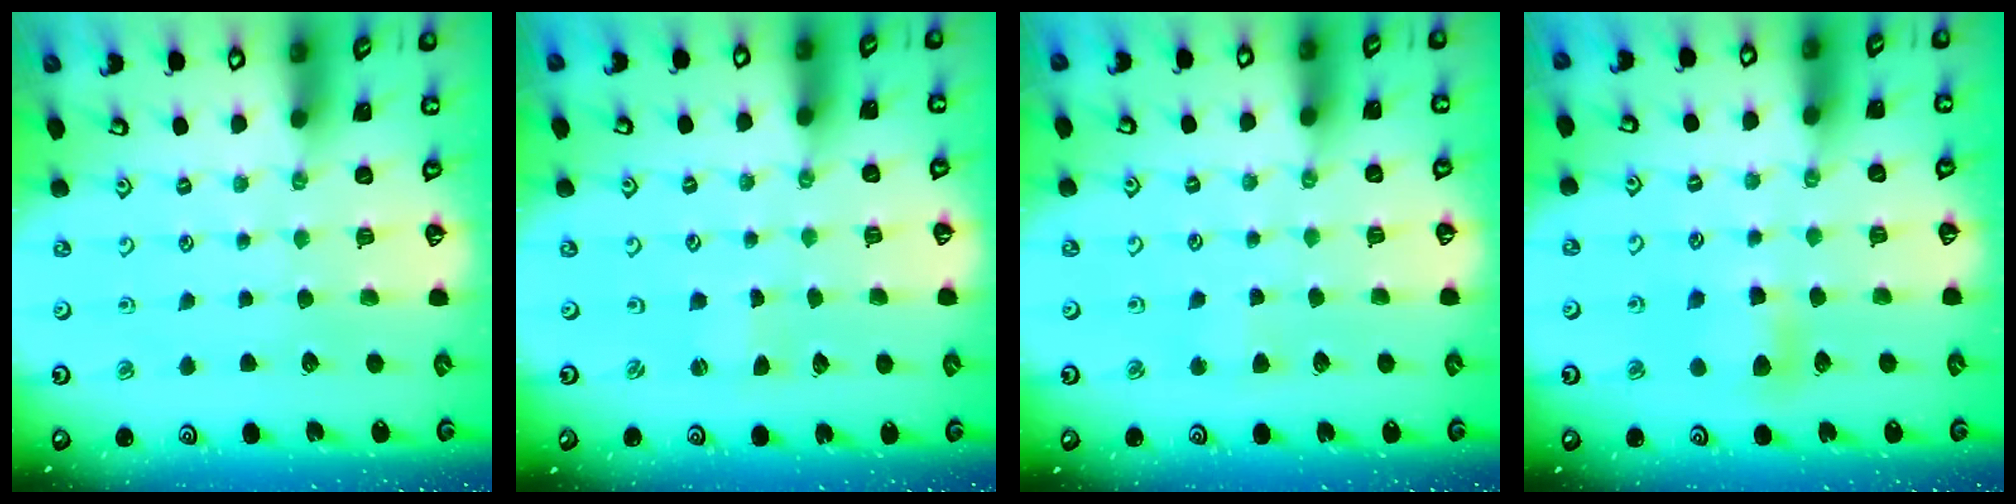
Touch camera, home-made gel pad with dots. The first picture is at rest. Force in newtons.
{"total": 0.0}
{"total": 2.8, "press": 2.8, "slide": 0.5}
{"total": 7.6, "press": 7.6, "slide": 0.6}